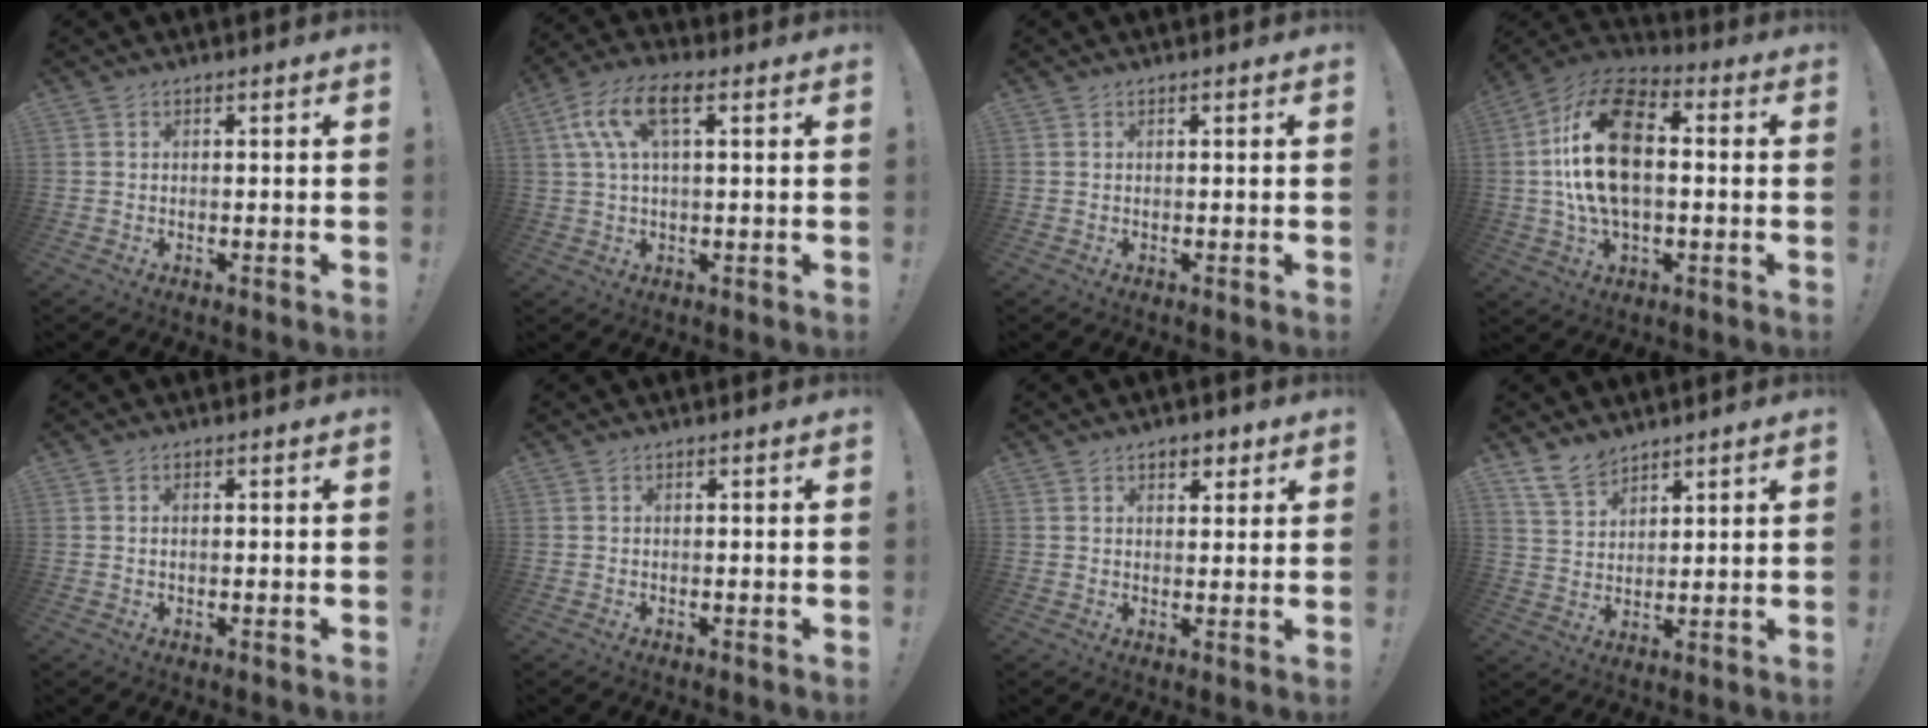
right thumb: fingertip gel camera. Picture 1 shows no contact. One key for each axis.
{"total": 10.9, "fx": 3.5, "fy": 4.7, "fz": 9.2, "tx": -0.190, "ty": 0.006, "tz": 0.068}
{"total": 0.0}
{"total": 20.6, "fx": 1.7, "fy": 12.0, "fz": 16.7, "tx": -0.305, "ty": 0.010, "tz": 0.028}
{"total": 0.9, "fx": 0.4, "fy": 0.5, "fz": 0.6, "tx": -0.013, "ty": 0.004, "tz": 0.007}
{"total": 0.0}
{"total": 3.8, "fx": 2.4, "fy": 2.5, "fz": 1.6, "tx": -0.012, "ty": -0.006, "tz": 0.040}
{"total": 7.6, "fx": 6.3, "fy": 3.7, "fz": 2.1, "tx": -0.043, "ty": -0.036, "tz": 0.124}